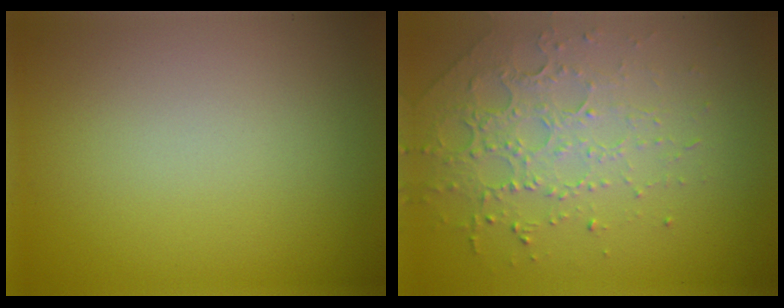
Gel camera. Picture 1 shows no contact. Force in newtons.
{"total": 4.5, "press": 3.1, "slide": 3.3}